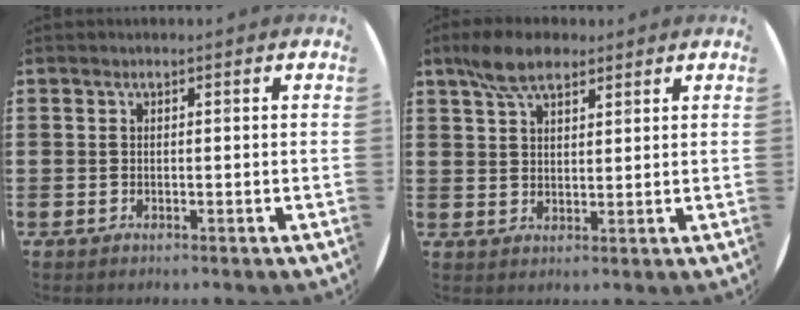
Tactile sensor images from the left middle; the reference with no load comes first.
{"total": 5.6, "force": [4.2, 2.5, 2.8], "torque": [-0.056, 0.003, 0.077]}